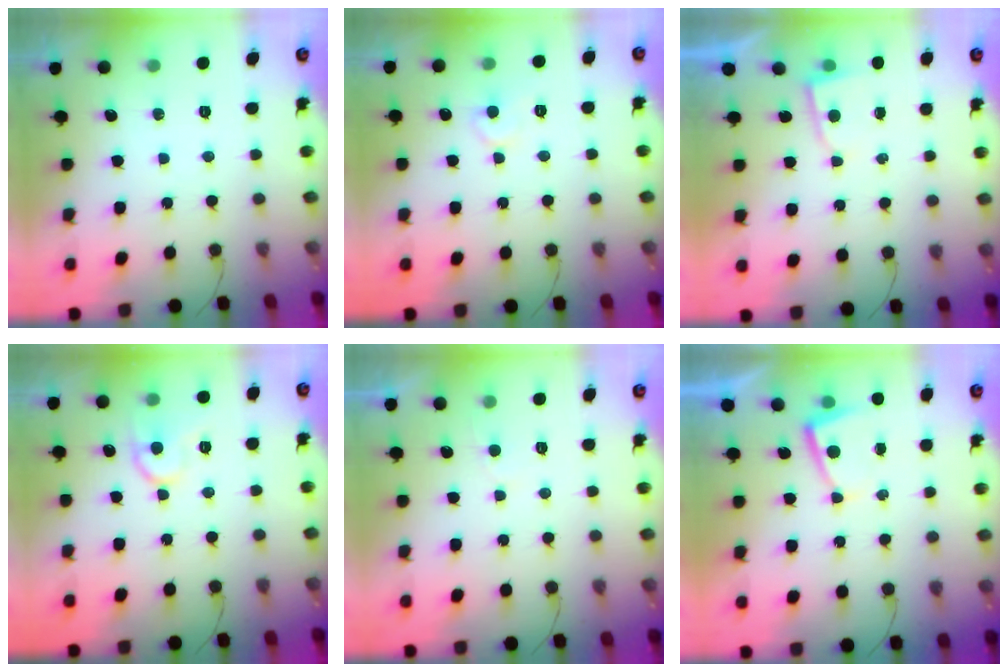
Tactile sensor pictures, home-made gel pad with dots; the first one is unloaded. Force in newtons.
{"total": 5.6, "press": 5.6, "slide": 0.5}
{"total": 2.1, "press": 2.1, "slide": 0.3}
{"total": 10.9, "press": 10.9, "slide": 1.0}
{"total": 2.2, "press": 2.2, "slide": 0.2}
{"total": 2.8, "press": 2.8, "slide": 0.5}